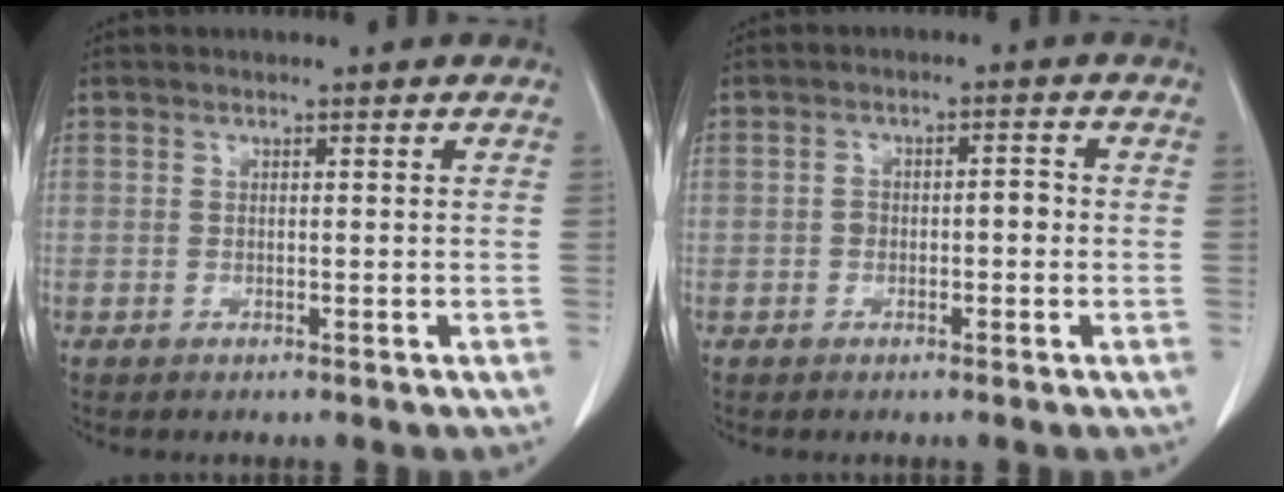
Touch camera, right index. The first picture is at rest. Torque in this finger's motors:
{"motor_torque": [0.46, -0.25, 0.01, 0.04]}